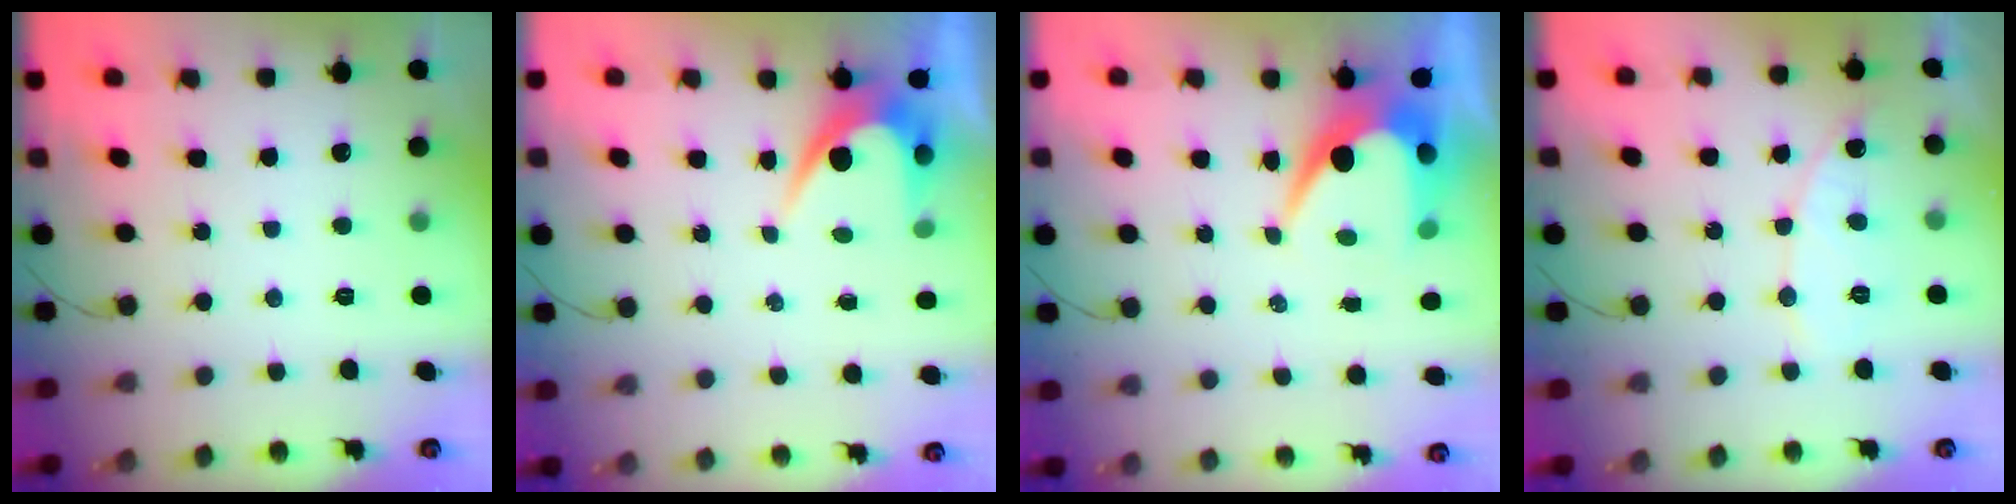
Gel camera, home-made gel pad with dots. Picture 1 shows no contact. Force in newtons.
{"total": 5.4, "press": 5.4, "slide": 0.4}
{"total": 7.8, "press": 7.7, "slide": 0.7}
{"total": 8.1, "press": 8.1, "slide": 0.5}